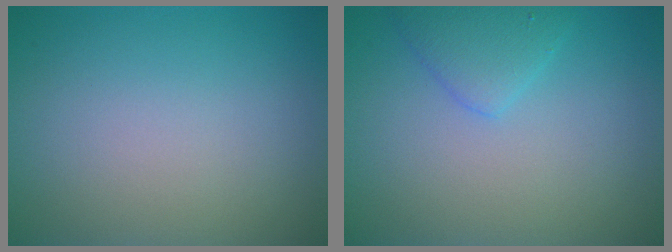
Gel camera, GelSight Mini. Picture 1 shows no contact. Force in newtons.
{"total": 2.2, "press": 2.2, "slide": 0.2}